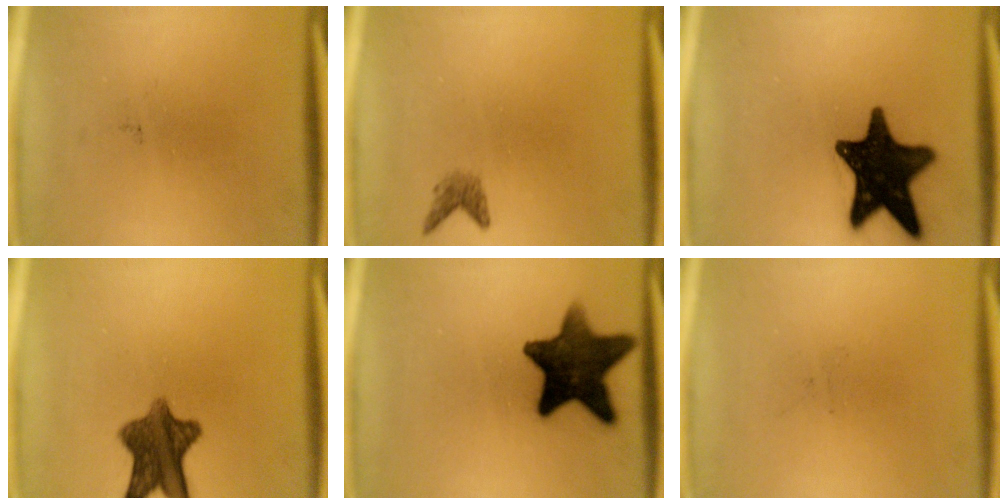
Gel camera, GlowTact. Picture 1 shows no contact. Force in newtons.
{"total": 1.5}
{"total": 17.5}
{"total": 9.2}
{"total": 14.3}
{"total": 0.0}